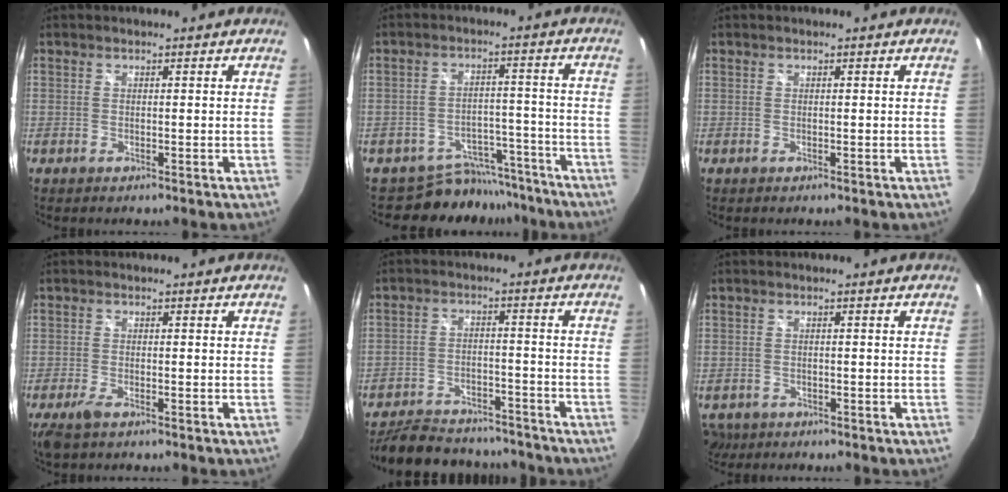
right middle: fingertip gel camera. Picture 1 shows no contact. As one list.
[{"total": 10.2, "force": [-9.1, 4.6, 0.3], "torque": [-0.009, 0.027, -0.123]}, {"total": 0.0}, {"total": 3.1, "force": [-2.1, 0.8, 2.1], "torque": [-0.052, -0.010, -0.040]}, {"total": 18.2, "force": [-15.7, 6.2, 6.7], "torque": [-0.153, 0.001, -0.218]}, {"total": 5.8, "force": [-3.3, 4.1, 2.4], "torque": [-0.063, -0.016, -0.051]}]